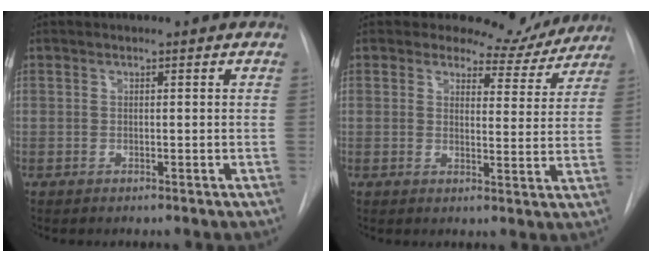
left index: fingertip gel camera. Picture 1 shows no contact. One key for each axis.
{"total": 8.5, "fx": 7.8, "fy": 3.2, "fz": -0.1, "tx": 0.024, "ty": -0.023, "tz": 0.079}